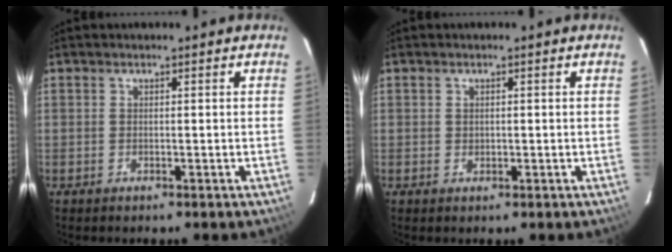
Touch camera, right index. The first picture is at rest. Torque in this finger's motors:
{"motor_torque": [-0.14, -0.02, -0.03, -0.01]}